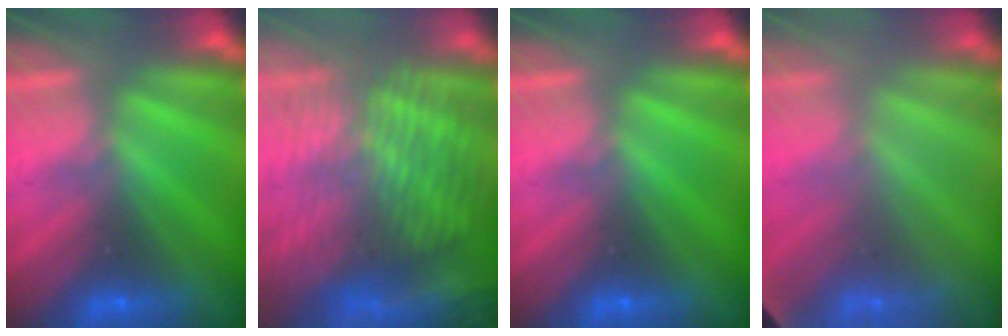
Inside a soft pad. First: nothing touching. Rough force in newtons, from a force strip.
{"total": 8.9}
{"total": 0.0}
{"total": 1.8}